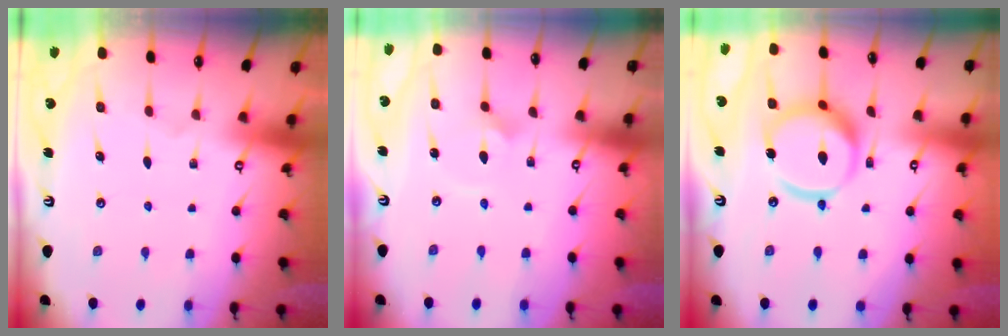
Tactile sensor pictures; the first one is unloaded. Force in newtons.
{"total": 2.1, "press": 2.1, "slide": 0.1}
{"total": 13.4, "press": 13.3, "slide": 1.4}